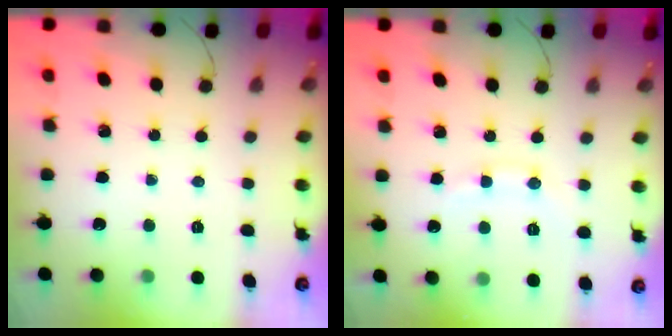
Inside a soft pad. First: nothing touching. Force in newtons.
{"total": 8.6, "press": 8.6, "slide": 1.0}